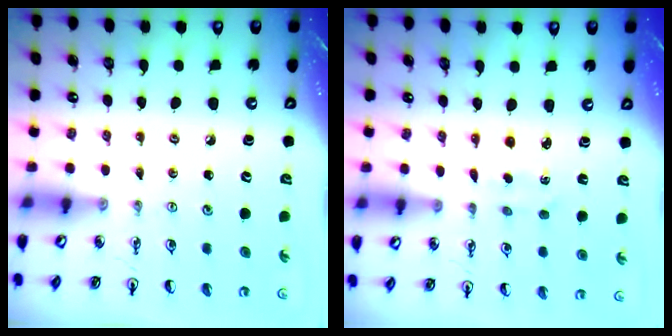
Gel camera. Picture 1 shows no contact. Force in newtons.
{"total": 2.5, "press": 2.4, "slide": 0.6}